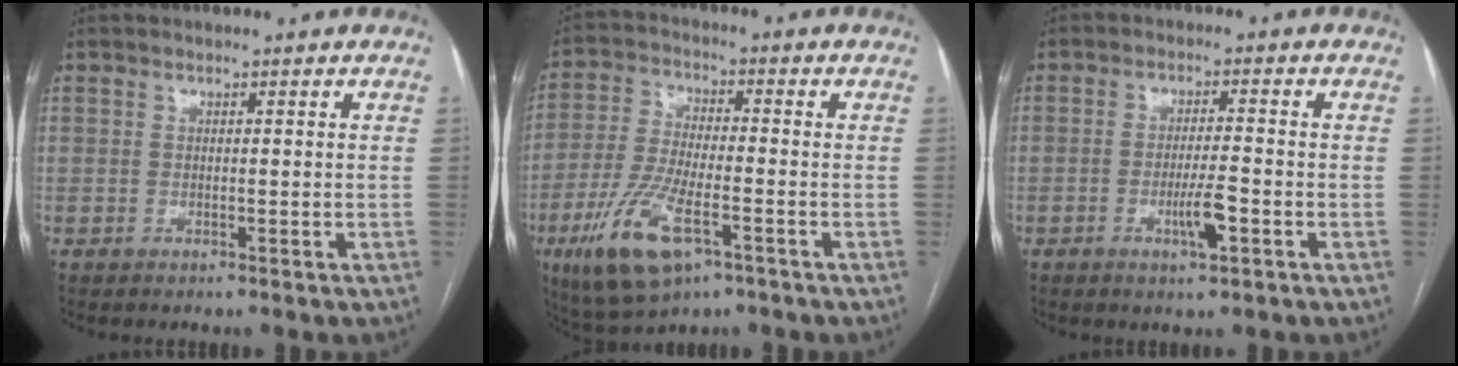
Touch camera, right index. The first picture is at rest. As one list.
[{"total": 12.0, "force": [-5.7, 3.8, 9.8], "torque": [-0.203, -0.019, -0.096]}, {"total": 4.6, "force": [-1.9, 0.5, 4.2], "torque": [-0.076, -0.004, -0.032]}]